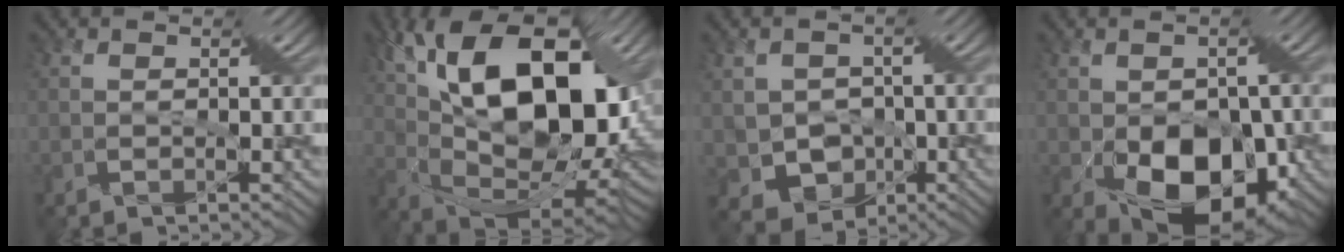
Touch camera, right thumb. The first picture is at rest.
{"total": 18.2, "force": [6.1, 8.4, 15.0], "torque": [-0.284, 0.024, 0.106]}
{"total": 5.6, "force": [-0.9, 5.0, 2.4], "torque": [-0.063, -0.028, -0.021]}
{"total": 10.2, "force": [-2.9, 6.2, 7.6], "torque": [-0.124, -0.034, -0.027]}